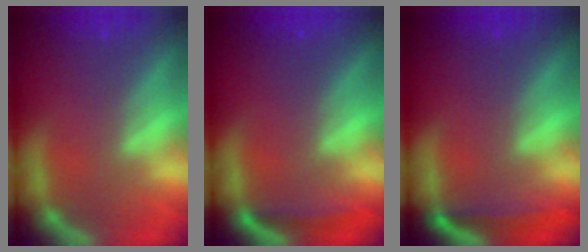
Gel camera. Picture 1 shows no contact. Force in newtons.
{"total": 1.9}
{"total": 3.0}